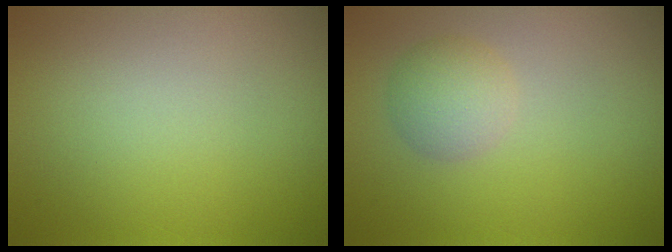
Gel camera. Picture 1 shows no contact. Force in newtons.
{"total": 2.3, "press": 2.3, "slide": 0.0}